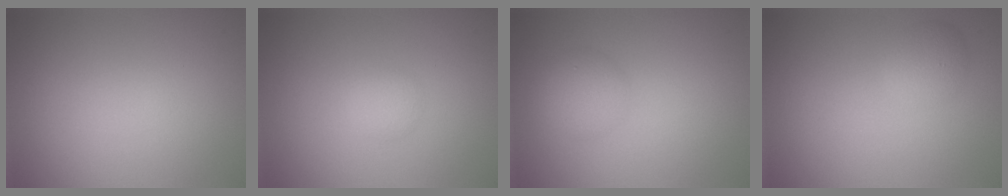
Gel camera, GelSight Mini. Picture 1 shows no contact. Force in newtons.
{"total": 1.3, "press": 1.3, "slide": 0.1}
{"total": 2.5, "press": 2.5, "slide": 0.1}
{"total": 1.9, "press": 1.9, "slide": 0.1}